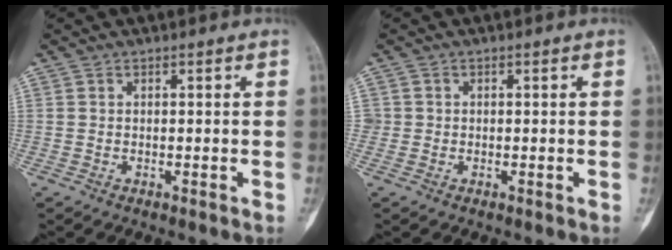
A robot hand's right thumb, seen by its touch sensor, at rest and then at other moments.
{"total": 1.3, "force": [0.0, 1.3, 0.1], "torque": [0.007, 0.005, -0.003]}